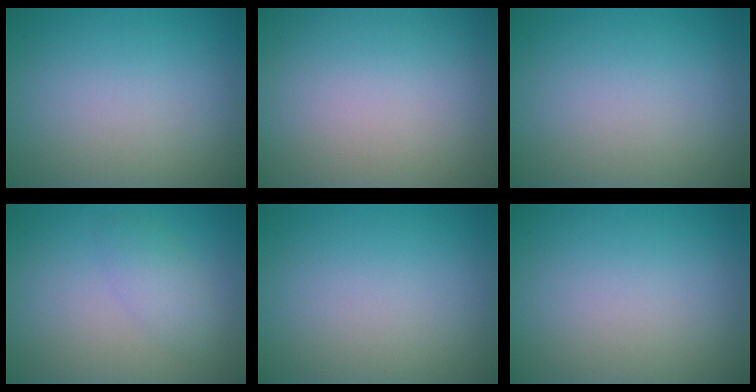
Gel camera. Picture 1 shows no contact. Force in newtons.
{"total": 0.0}
{"total": 0.0}
{"total": 2.1, "press": 2.1, "slide": 0.1}
{"total": 0.0}
{"total": 0.0}